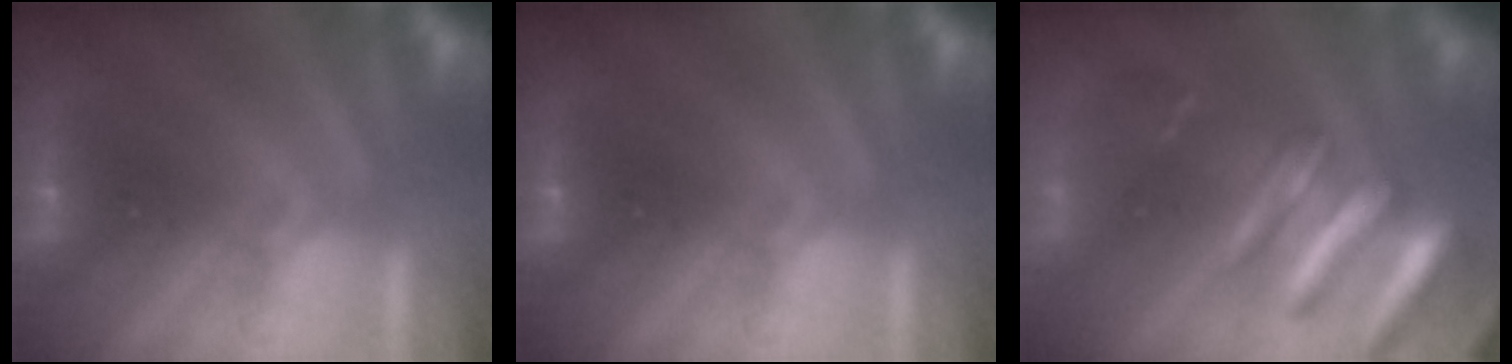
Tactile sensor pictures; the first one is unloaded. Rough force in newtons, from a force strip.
{"total": 0.0}
{"total": 9.3}